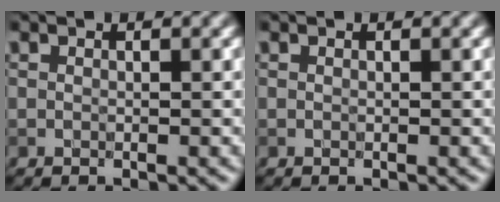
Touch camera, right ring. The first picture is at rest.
{"total": 0.0}